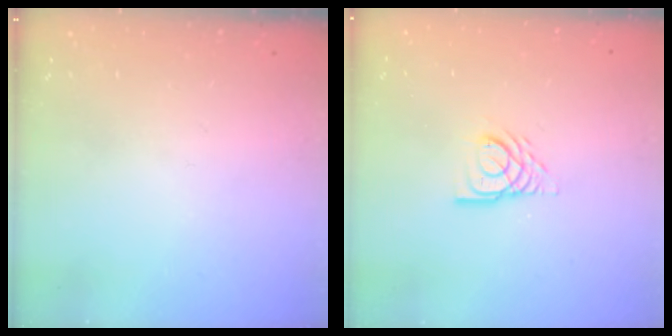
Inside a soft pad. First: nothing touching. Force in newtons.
{"total": 7.5, "press": 7.5, "slide": 0.7}